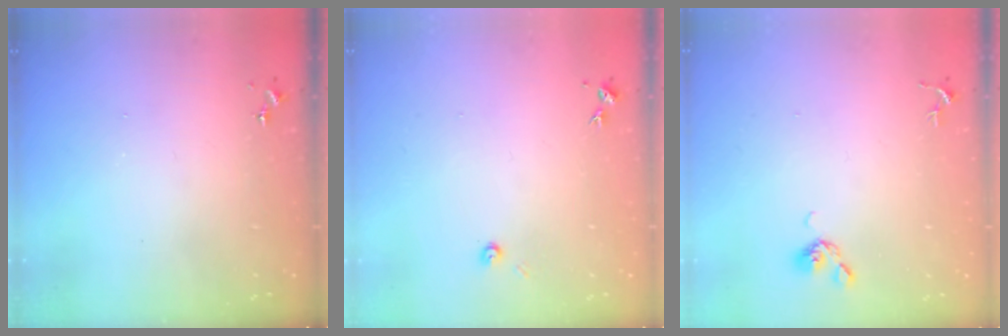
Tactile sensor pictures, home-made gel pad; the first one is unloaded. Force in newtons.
{"total": 3.9, "press": 3.9, "slide": 0.5}
{"total": 5.2, "press": 5.1, "slide": 0.9}